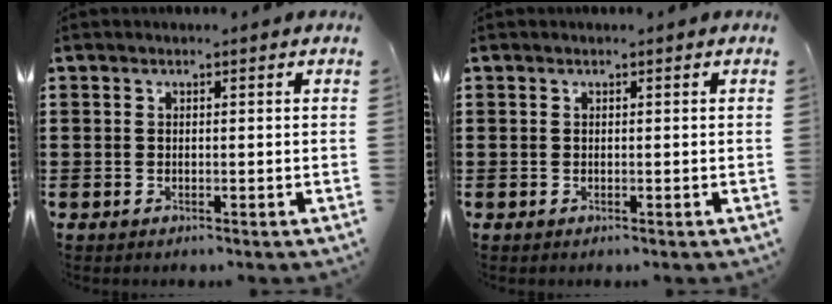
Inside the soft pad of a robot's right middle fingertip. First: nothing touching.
{"total": 0.0}